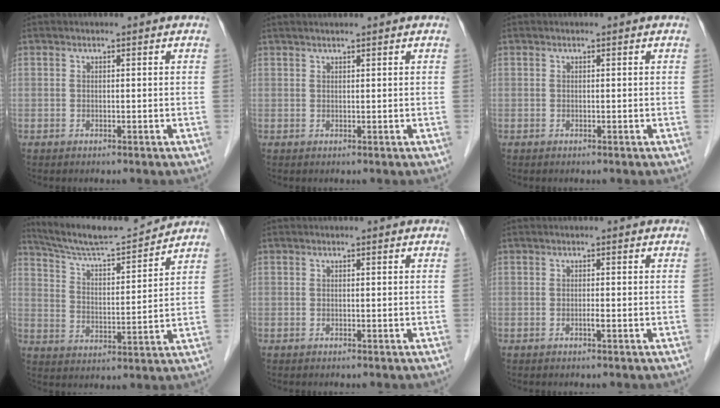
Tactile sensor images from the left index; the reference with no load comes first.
{"total": 0.7, "force": [-0.1, -0.5, 0.5], "torque": [-0.002, 0.015, -0.001]}
{"total": 0.0}
{"total": 10.6, "force": [10.2, -0.6, 2.9], "torque": [-0.060, 0.000, 0.173]}
{"total": 0.0}
{"total": 2.3, "force": [-2.2, -0.5, -0.1], "torque": [0.000, -0.005, -0.040]}